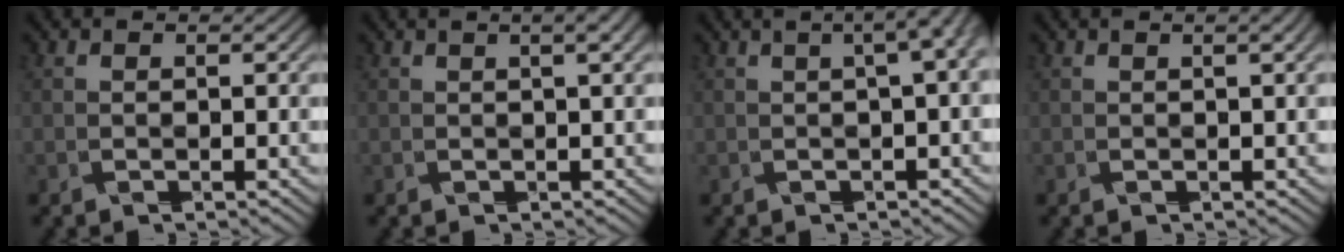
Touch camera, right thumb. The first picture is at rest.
{"total": 2.4, "force": [0.9, 0.5, 2.2], "torque": [-0.047, 0.001, 0.020]}
{"total": 4.8, "force": [0.8, 1.3, 4.6], "torque": [-0.083, -0.001, 0.021]}
{"total": 1.7, "force": [0.3, 0.6, 1.5], "torque": [-0.036, -0.004, 0.010]}